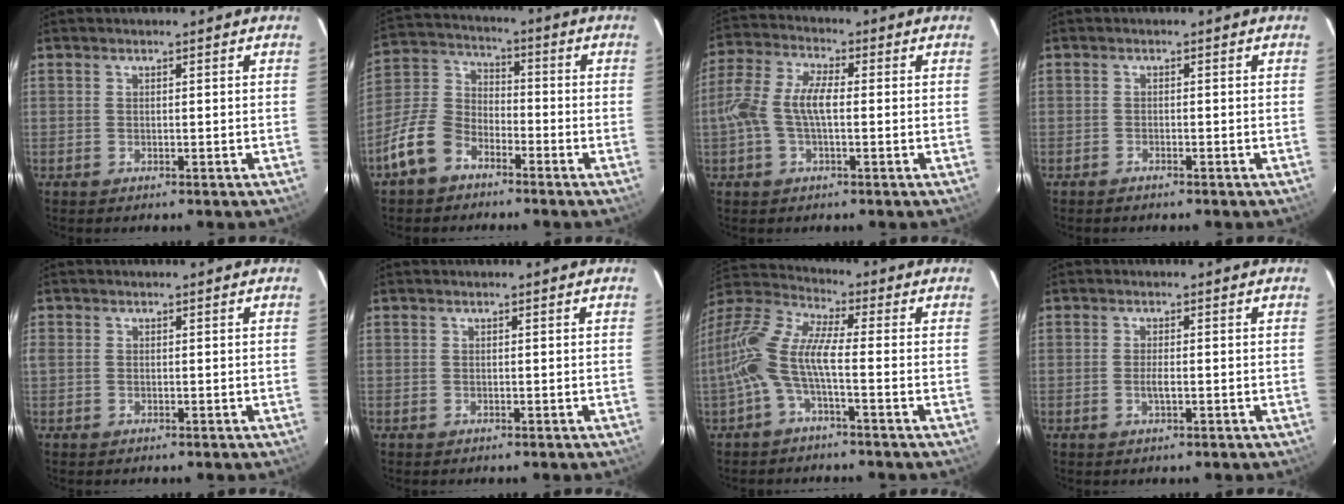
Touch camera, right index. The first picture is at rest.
{"total": 11.2, "force": [-6.9, 7.1, 5.3], "torque": [-0.123, 0.029, -0.135]}
{"total": 8.7, "force": [-0.7, 3.6, 7.9], "torque": [-0.173, 0.018, -0.017]}
{"total": 0.9, "force": [-0.9, 0.0, 0.3], "torque": [-0.012, -0.001, -0.019]}
{"total": 1.0, "force": [-0.1, 0.8, 0.6], "torque": [-0.014, 0.000, -0.004]}
{"total": 0.0}
{"total": 11.8, "force": [-2.3, 3.2, 11.2], "torque": [-0.229, 0.009, -0.052]}
{"total": 1.9, "force": [-0.5, 0.4, 1.7], "torque": [-0.036, -0.003, -0.009]}